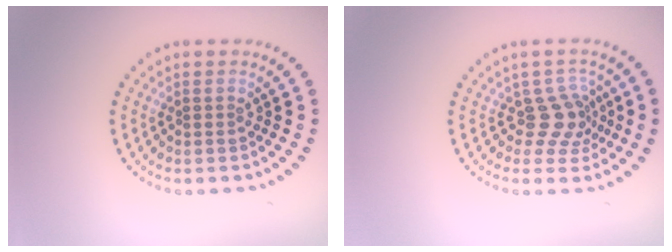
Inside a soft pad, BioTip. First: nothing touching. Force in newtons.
{"total": 2.8, "press": 2.1, "slide": 1.9}